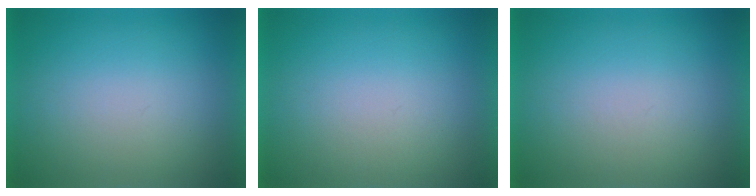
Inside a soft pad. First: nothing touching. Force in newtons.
{"total": 1.1}
{"total": 1.1}